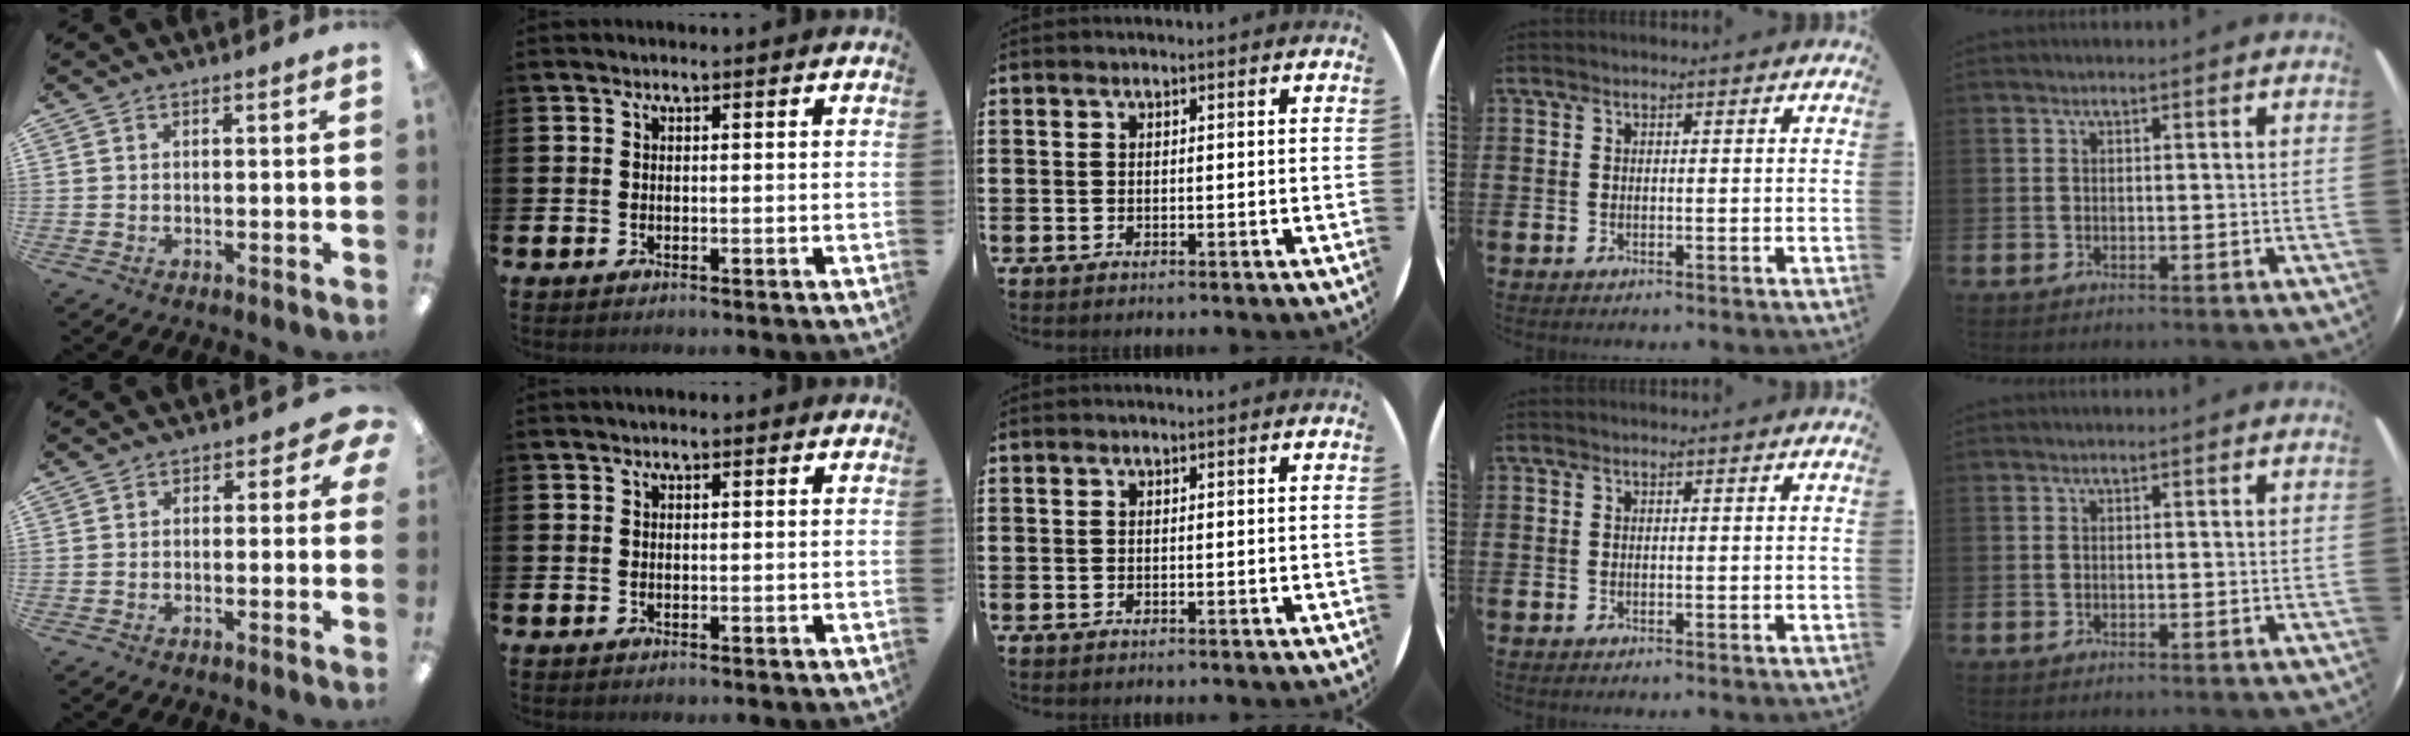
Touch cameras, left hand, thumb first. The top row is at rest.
{"thumb": {"total": 2.9, "force": [-1.0, 1.9, 2.0], "torque": [-0.025, 0.008, -0.021]}, "index": {"total": 0.5, "force": [0.2, 0.4, 0.3], "torque": [-0.003, 0.005, 0.002]}}